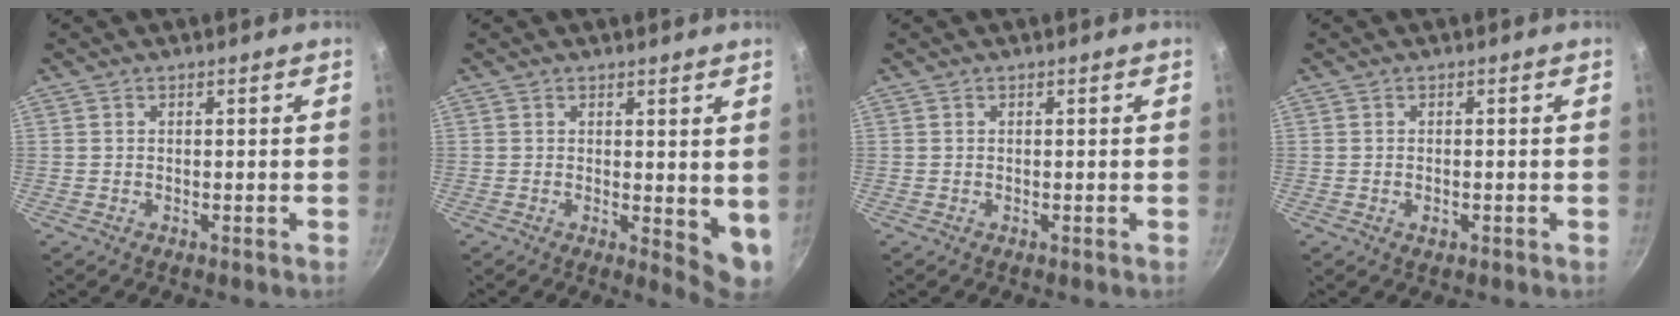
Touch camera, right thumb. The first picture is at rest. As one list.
[{"total": 6.1, "force": [1.2, 2.7, 5.3], "torque": [-0.061, -0.017, 0.017]}, {"total": 0.0}, {"total": 1.4, "force": [-0.5, 0.8, 1.0], "torque": [-0.016, 0.001, -0.008]}]